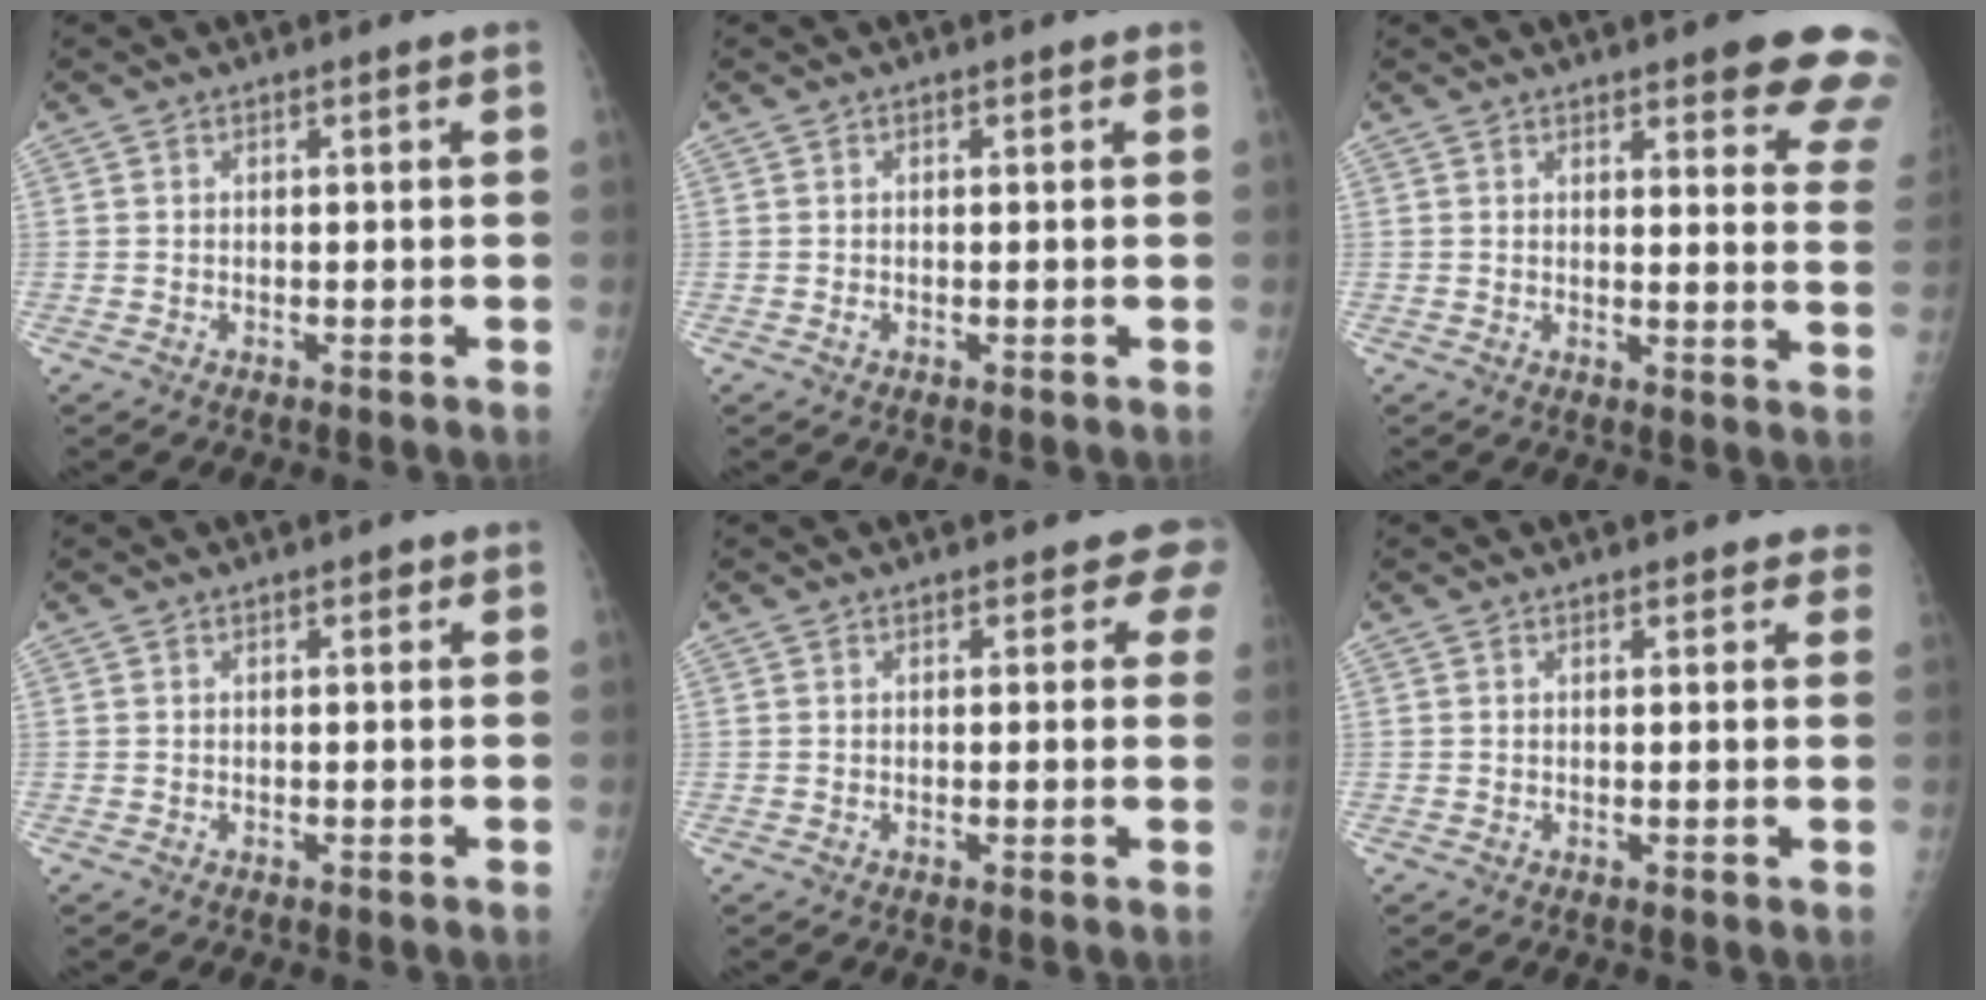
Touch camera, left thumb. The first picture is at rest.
{"total": 0.8, "force": [0.1, 0.6, 0.5], "torque": [-0.003, 0.000, 0.000]}
{"total": 13.0, "force": [9.3, 3.3, 8.4], "torque": [-0.061, -0.047, 0.090]}
{"total": 0.9, "force": [0.5, 0.5, 0.6], "torque": [-0.005, 0.000, 0.004]}
{"total": 3.4, "force": [2.6, 1.7, 1.2], "torque": [0.020, -0.007, 0.017]}
{"total": 3.7, "force": [3.3, 1.4, 1.0], "torque": [0.021, -0.008, 0.024]}